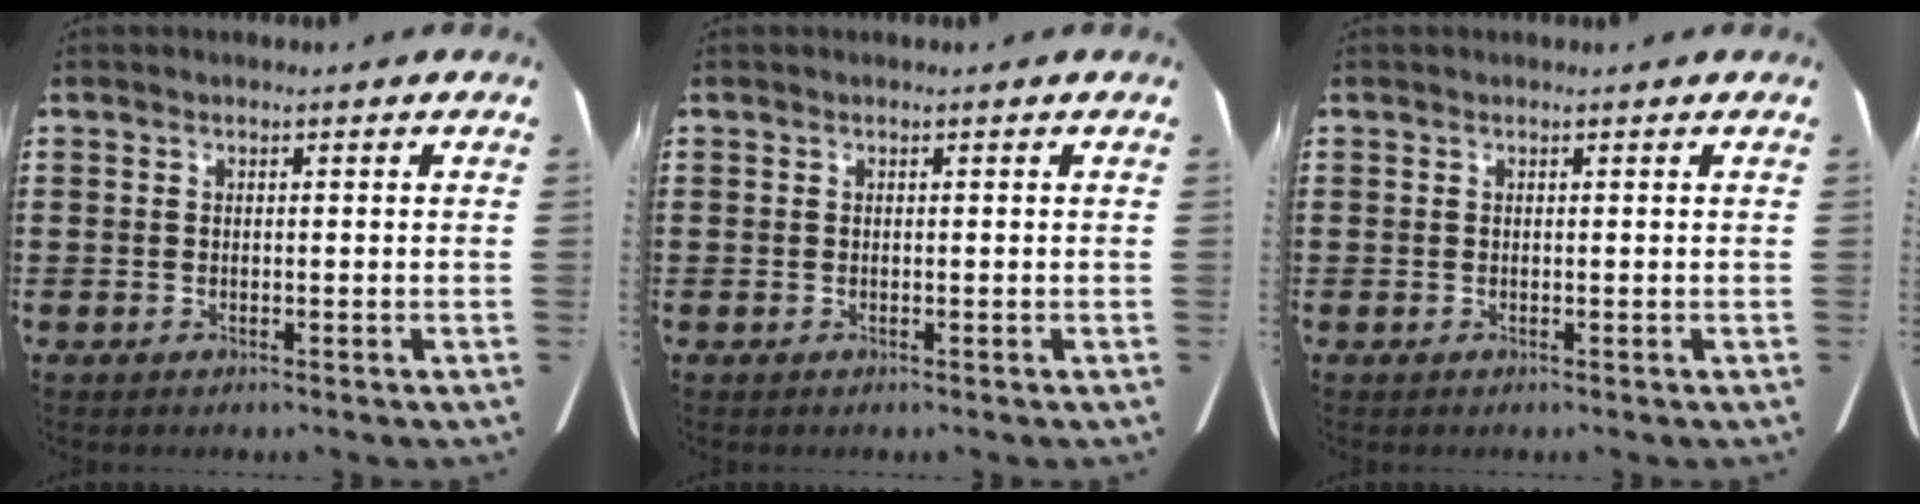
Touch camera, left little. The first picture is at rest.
{"total": 0.0}
{"total": 0.0}